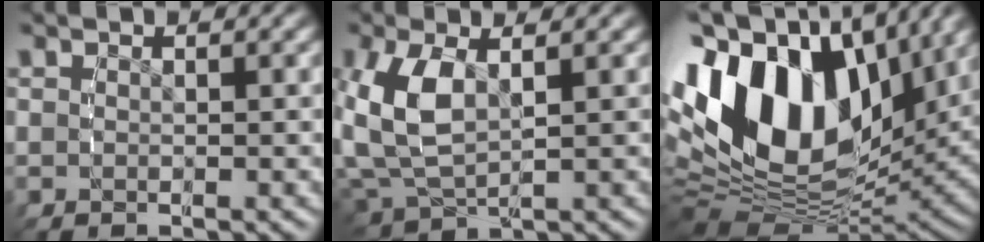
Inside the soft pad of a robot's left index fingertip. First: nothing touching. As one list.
[{"total": 6.3, "force": [1.3, 4.4, 4.3], "torque": [-0.131, -0.019, 0.039]}, {"total": 18.4, "force": [3.3, 12.5, 13.1], "torque": [-0.247, -0.013, 0.058]}]